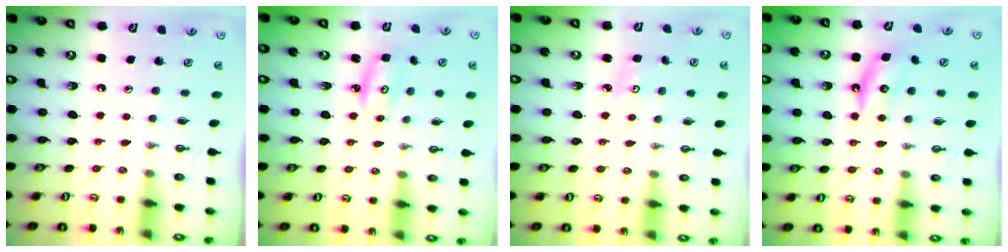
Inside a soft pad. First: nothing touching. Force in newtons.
{"total": 3.5, "press": 3.5, "slide": 0.4}
{"total": 2.8, "press": 2.7, "slide": 0.4}
{"total": 5.0, "press": 4.9, "slide": 0.9}